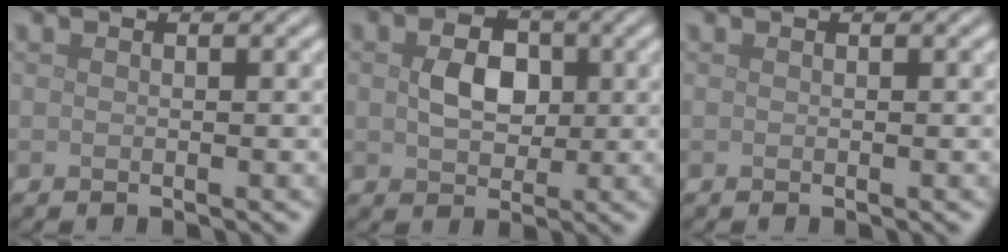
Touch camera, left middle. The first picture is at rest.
{"total": 3.8, "force": [0.4, 2.8, 2.5], "torque": [-0.054, 0.001, 0.004]}
{"total": 0.0}